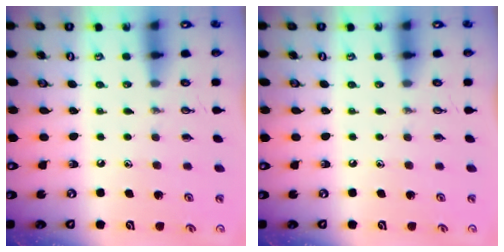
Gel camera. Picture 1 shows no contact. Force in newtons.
{"total": 0.0}